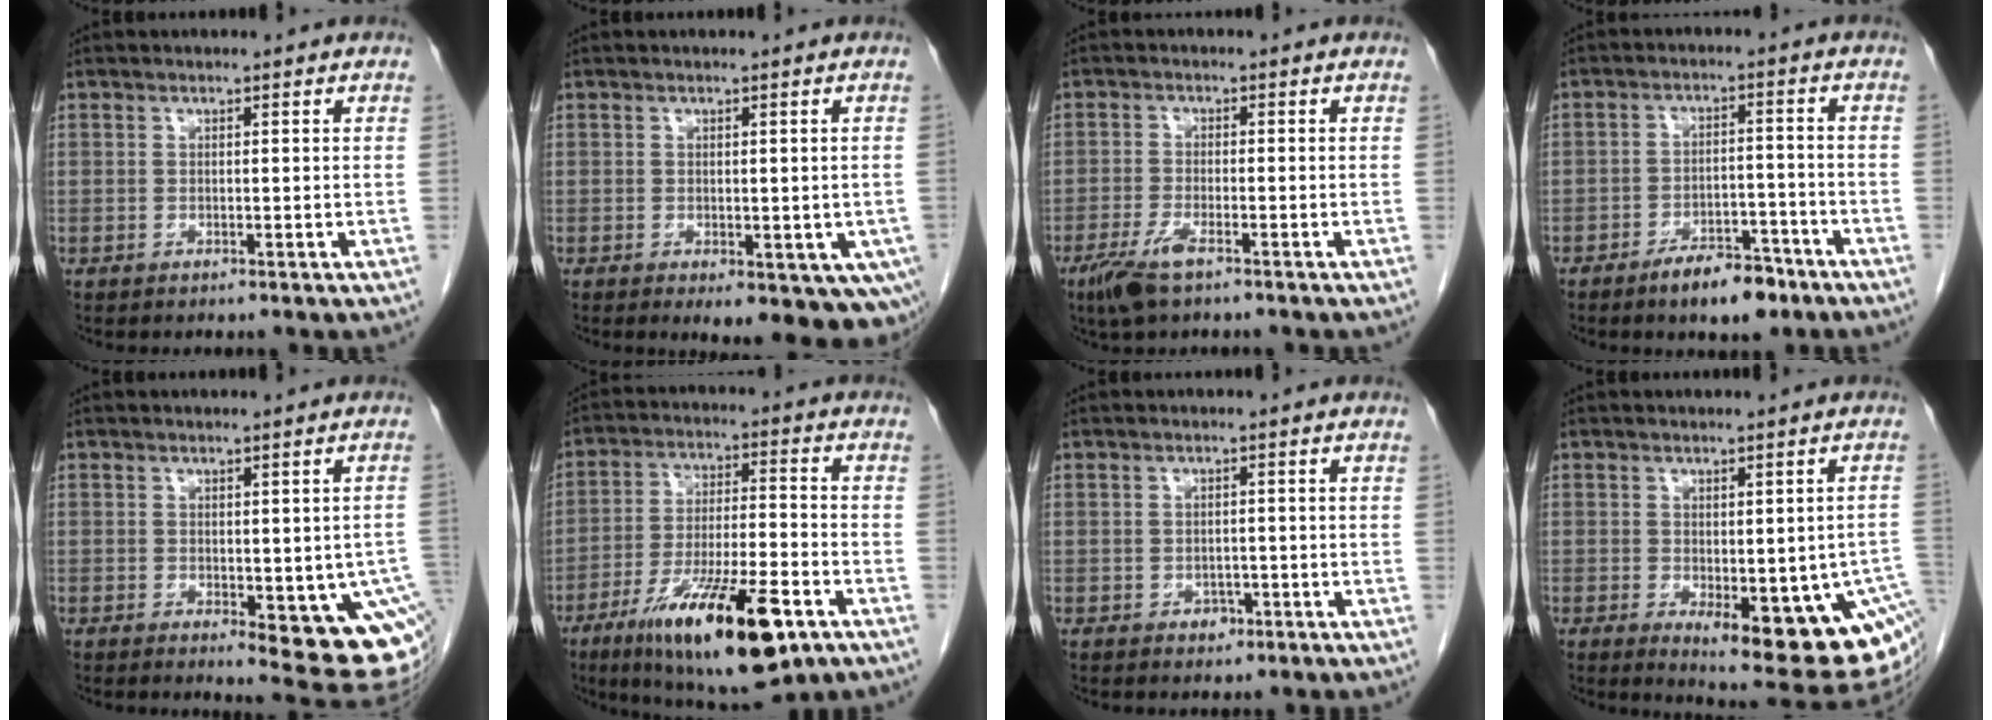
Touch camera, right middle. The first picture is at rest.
{"total": 12.8, "force": [-6.3, 6.0, 9.4], "torque": [-0.085, -0.028, -0.065]}
{"total": 4.8, "force": [-3.0, 0.9, 3.6], "torque": [-0.084, -0.011, -0.056]}
{"total": 7.1, "force": [-5.1, 2.7, 4.1], "torque": [-0.060, 0.004, -0.078]}
{"total": 13.2, "force": [-4.0, 4.5, 11.8], "torque": [-0.110, -0.005, -0.035]}
{"total": 19.0, "force": [-10.2, 4.0, 15.5], "torque": [-0.248, -0.026, -0.162]}
{"total": 1.8, "force": [-0.9, 1.3, 0.8], "torque": [-0.010, 0.004, -0.007]}
{"total": 17.0, "force": [-6.0, 6.2, 14.7], "torque": [-0.125, -0.005, -0.060]}